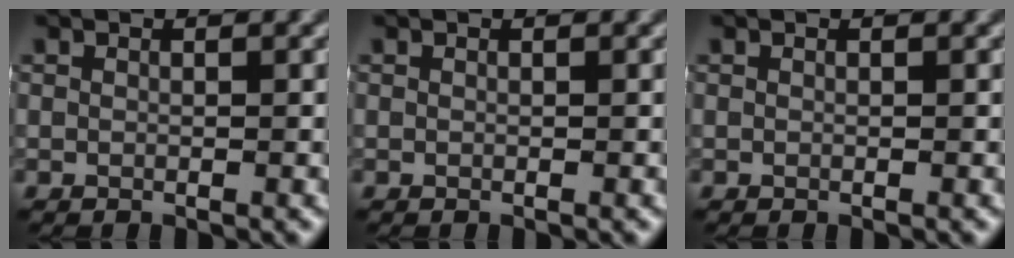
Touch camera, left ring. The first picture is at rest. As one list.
[{"total": 0.0}, {"total": 0.0}]